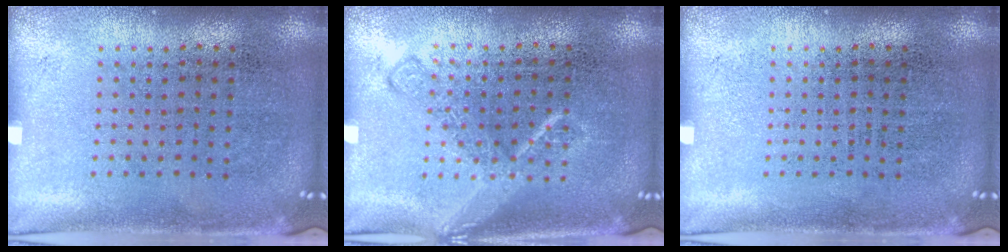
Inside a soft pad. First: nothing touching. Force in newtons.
{"total": 2.2, "press": 2.2, "slide": 0.3}
{"total": 0.0}